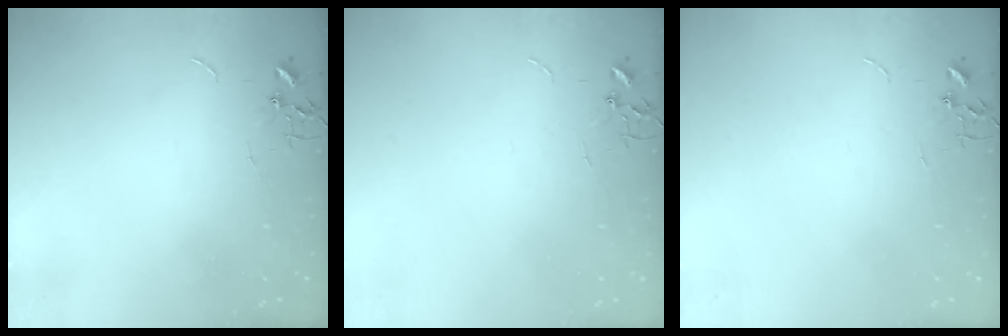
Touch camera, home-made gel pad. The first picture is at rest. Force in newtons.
{"total": 0.0}
{"total": 0.0}